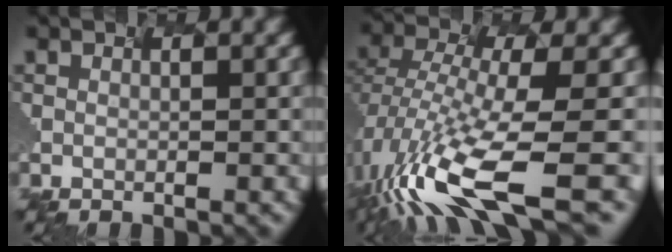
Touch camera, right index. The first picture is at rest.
{"total": 10.2, "force": [-5.5, 2.5, 8.2], "torque": [-0.202, -0.020, -0.065]}